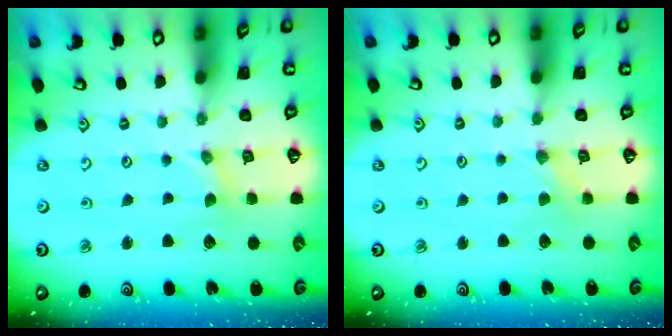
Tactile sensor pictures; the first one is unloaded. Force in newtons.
{"total": 2.3, "press": 2.3, "slide": 0.4}